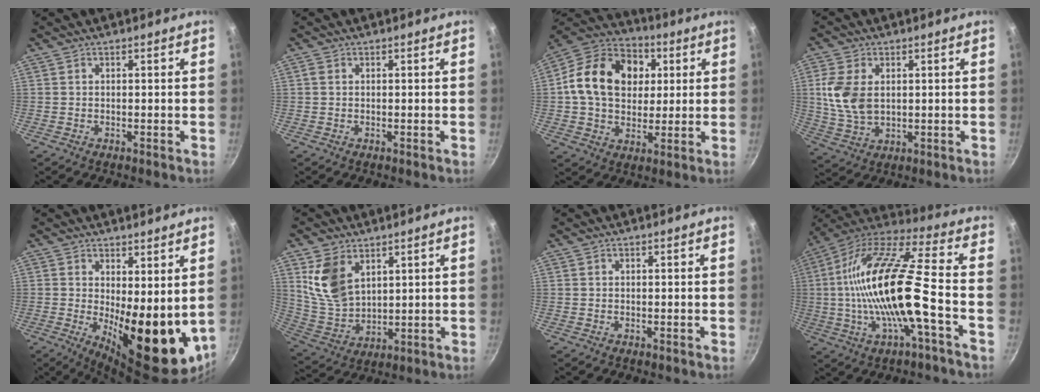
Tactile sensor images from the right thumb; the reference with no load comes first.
{"total": 0.9, "force": [0.2, 0.7, 0.5], "torque": [-0.009, 0.003, 0.001]}
{"total": 19.4, "force": [3.7, 14.8, 12.0], "torque": [-0.182, 0.017, 0.051]}
{"total": 9.5, "force": [1.6, 6.2, 7.0], "torque": [-0.140, -0.012, 0.035]}
{"total": 15.6, "force": [1.1, 6.3, 14.2], "torque": [-0.154, -0.035, 0.030]}
{"total": 11.0, "force": [4.9, 7.0, 6.9], "torque": [-0.117, -0.030, 0.111]}
{"total": 0.0}
{"total": 21.8, "force": [-3.4, 5.2, 20.9], "torque": [-0.383, 0.030, -0.072]}